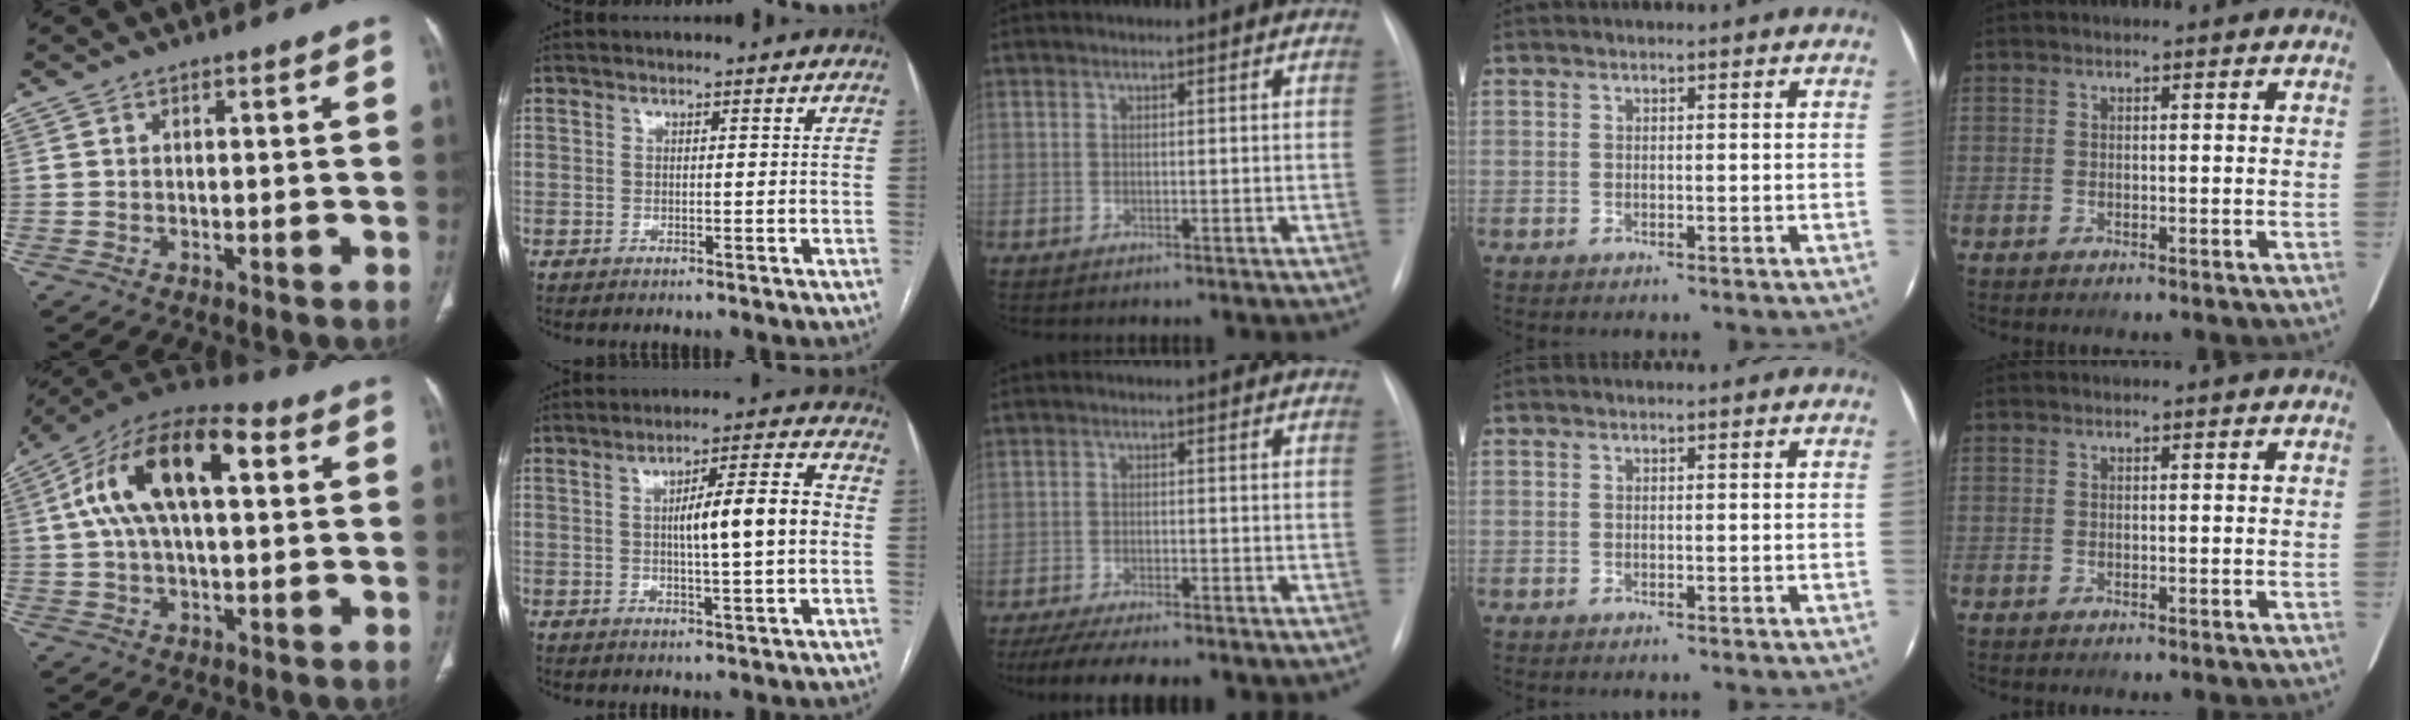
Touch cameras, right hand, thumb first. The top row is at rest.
{"thumb": {"total": 19.2, "force": [4.6, 9.2, 16.2], "torque": [-0.285, 0.033, 0.070]}, "index": {"total": 10.3, "force": [0.4, 1.2, 10.2], "torque": [-0.159, 0.020, 0.005]}, "middle": {"total": 10.8, "force": [-8.2, 3.1, 6.3], "torque": [-0.096, -0.008, -0.117]}}